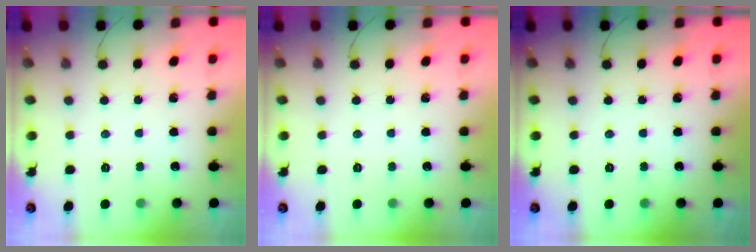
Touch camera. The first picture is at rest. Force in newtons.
{"total": 0.0}
{"total": 0.0}